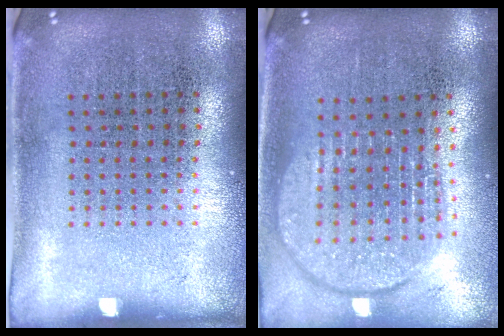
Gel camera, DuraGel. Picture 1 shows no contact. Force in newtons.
{"total": 1.8, "press": 1.5, "slide": 1.0}